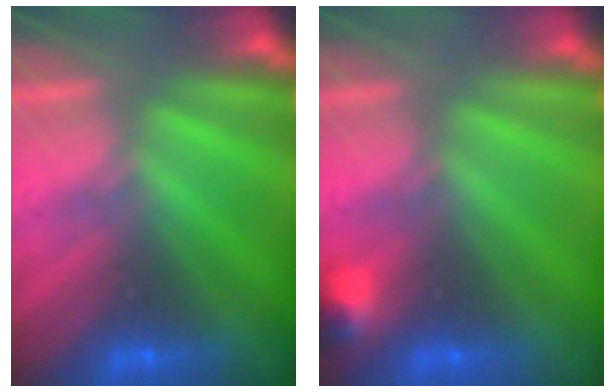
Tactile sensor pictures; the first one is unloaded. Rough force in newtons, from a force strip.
{"total": 3.0}